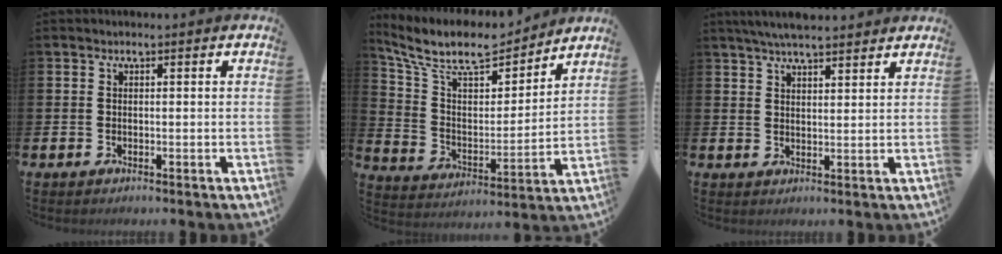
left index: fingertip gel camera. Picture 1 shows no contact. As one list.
[{"total": 10.0, "force": [8.8, 3.2, 3.6], "torque": [-0.106, -0.064, 0.150]}, {"total": 5.0, "force": [4.7, 0.6, 1.5], "torque": [-0.032, -0.015, 0.084]}]